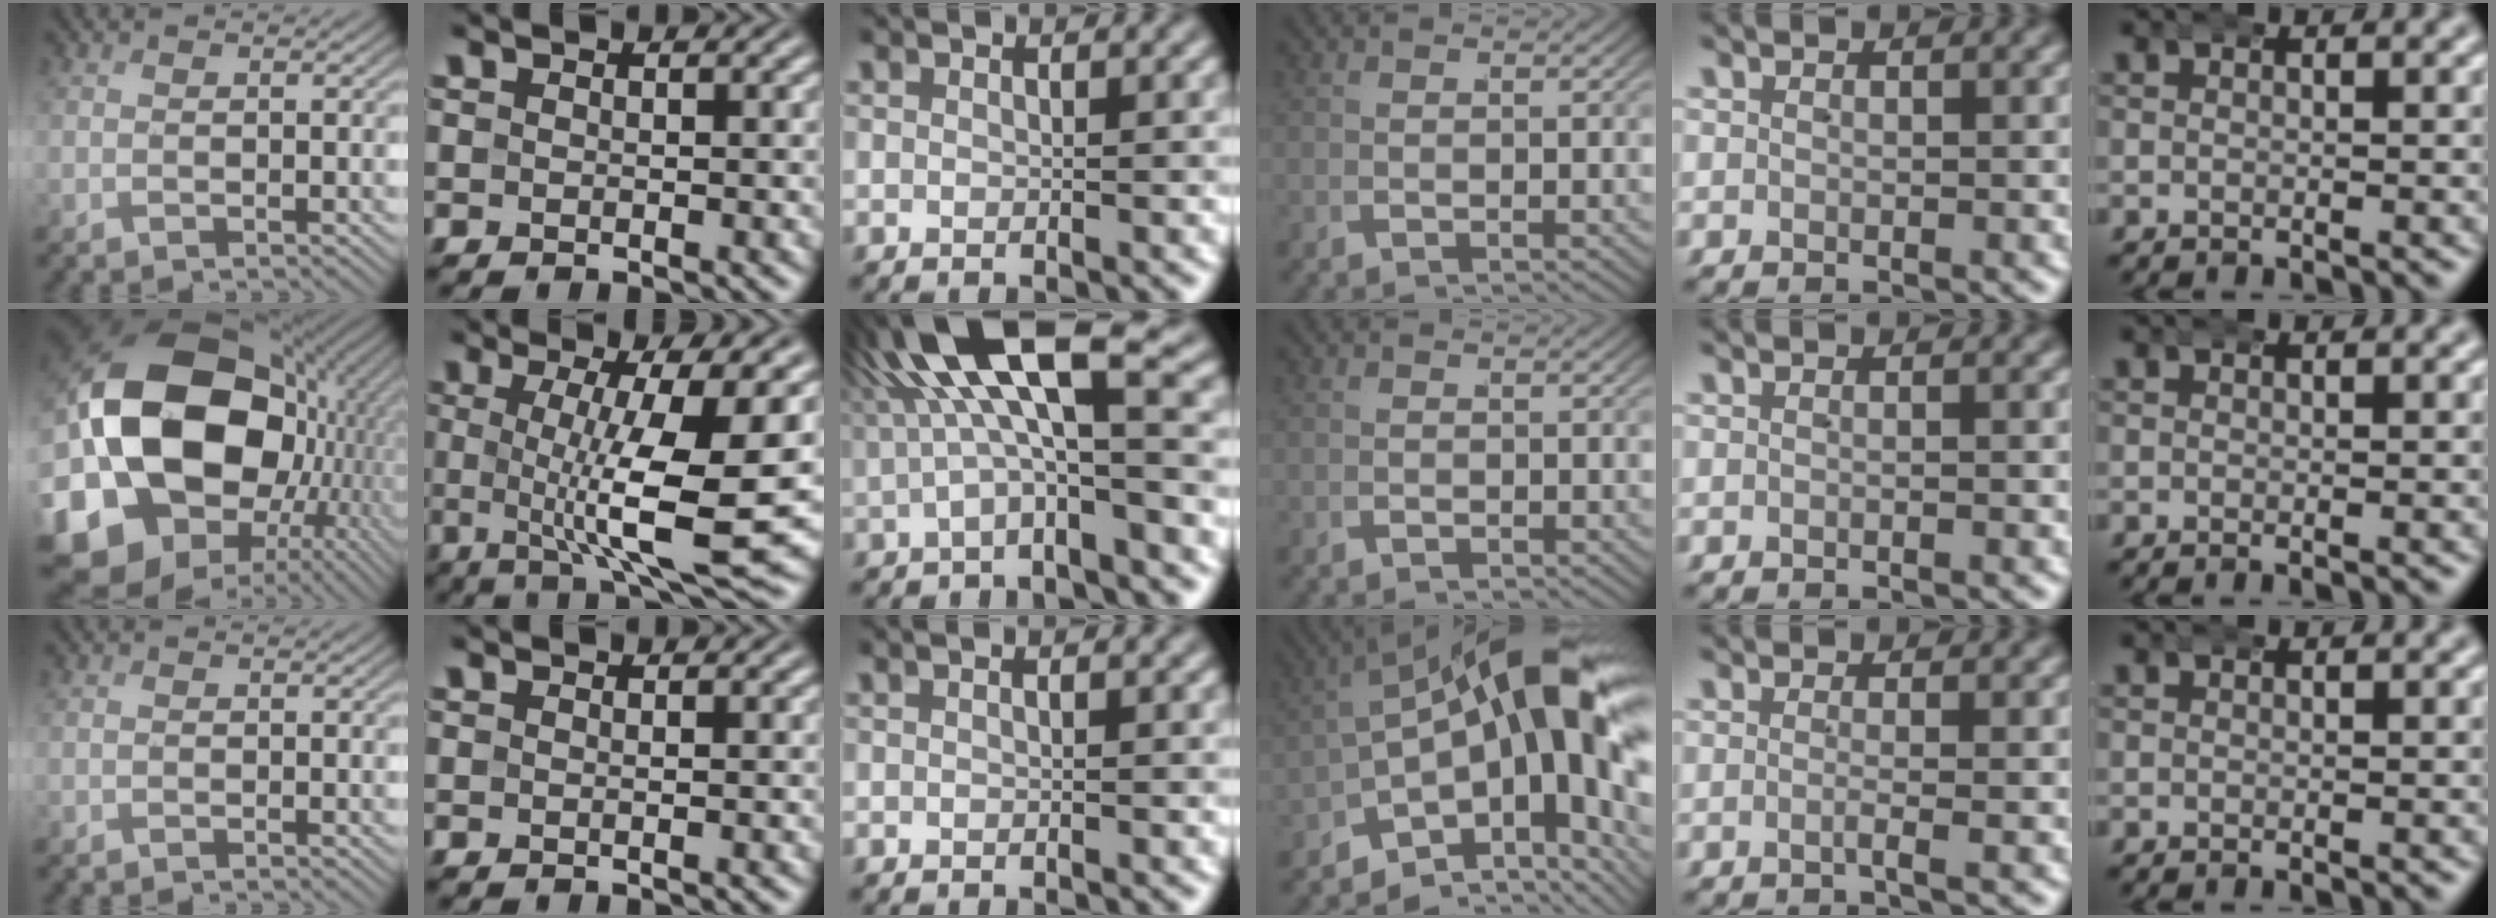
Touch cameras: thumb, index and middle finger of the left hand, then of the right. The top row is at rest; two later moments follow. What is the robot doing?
{"motion": "wrap", "object": "aluminum foil"}